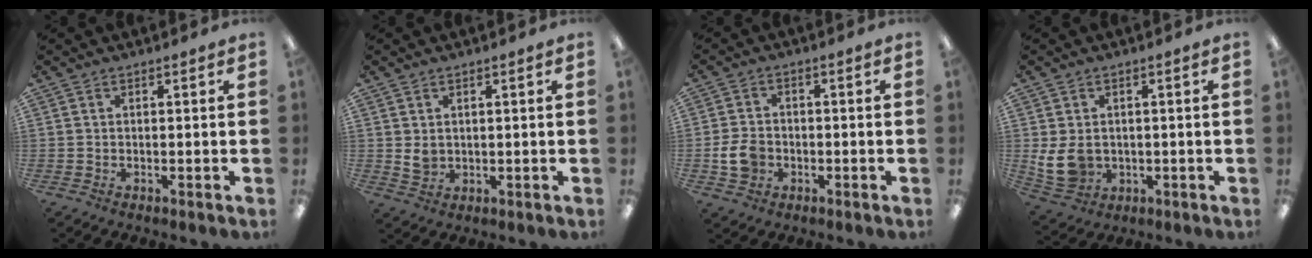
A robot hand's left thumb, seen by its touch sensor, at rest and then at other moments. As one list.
[{"total": 2.9, "force": [1.2, 2.3, 1.4], "torque": [-0.021, -0.002, 0.021]}, {"total": 6.3, "force": [-1.6, 4.9, 3.6], "torque": [-0.072, 0.005, -0.030]}, {"total": 7.2, "force": [0.4, 5.7, 4.4], "torque": [-0.105, 0.002, 0.009]}]